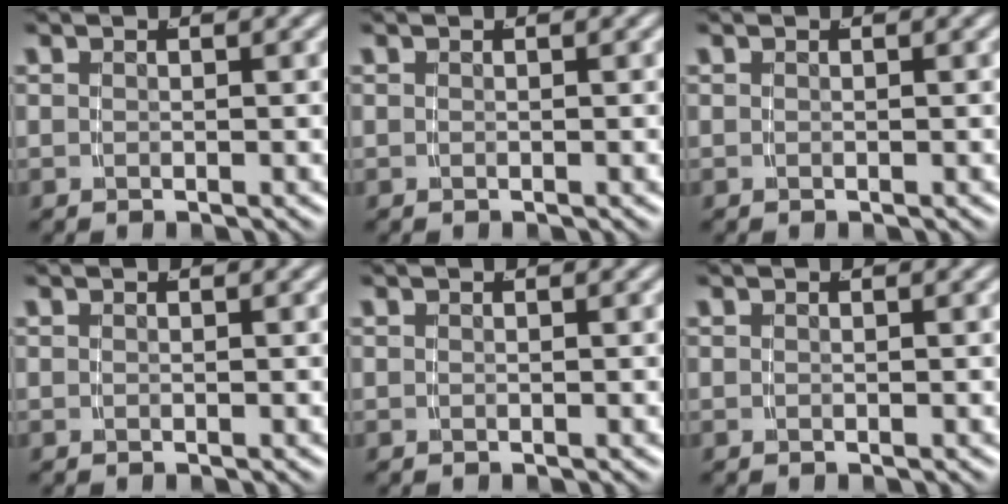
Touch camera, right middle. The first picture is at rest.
{"total": 0.0}
{"total": 0.0}
{"total": 0.0}
{"total": 0.0}
{"total": 0.0}